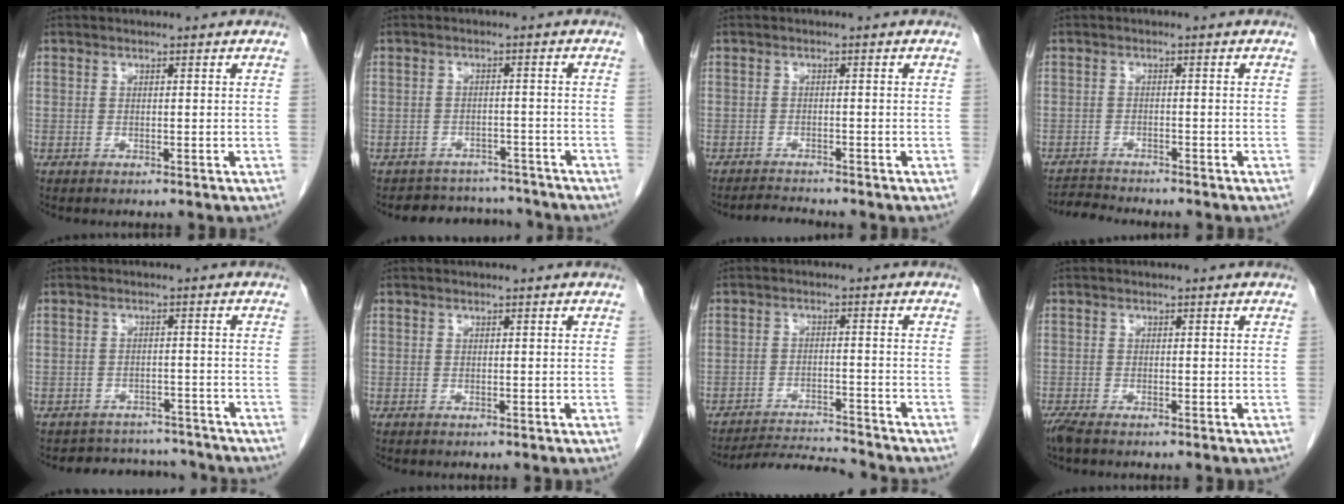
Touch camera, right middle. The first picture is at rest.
{"total": 7.1, "force": [-6.7, 2.6, -0.3], "torque": [0.015, 0.021, -0.083]}
{"total": 2.5, "force": [-2.4, -0.3, 0.1], "torque": [-0.008, -0.015, -0.040]}
{"total": 3.2, "force": [-3.1, -0.4, -0.1], "torque": [0.001, -0.017, -0.055]}
{"total": 7.6, "force": [-7.2, 2.6, -0.1], "torque": [0.010, 0.022, -0.088]}
{"total": 0.0}
{"total": 7.2, "force": [-7.2, -0.7, -0.3], "torque": [0.003, -0.006, -0.123]}
{"total": 2.0, "force": [-1.6, 0.4, 1.2], "torque": [-0.031, -0.009, -0.033]}